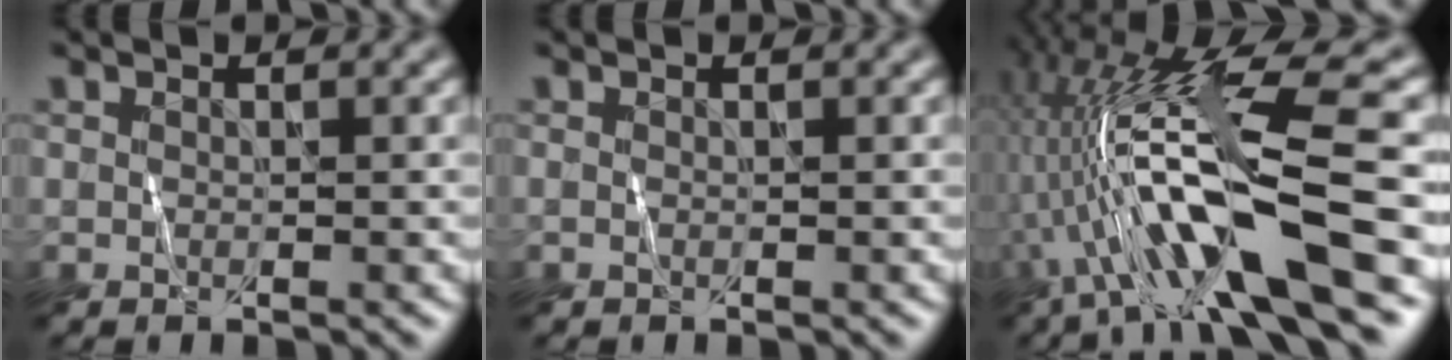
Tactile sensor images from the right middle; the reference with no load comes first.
{"total": 0.0}
{"total": 13.5, "force": [-3.2, 2.8, 12.8], "torque": [-0.240, 0.016, -0.052]}